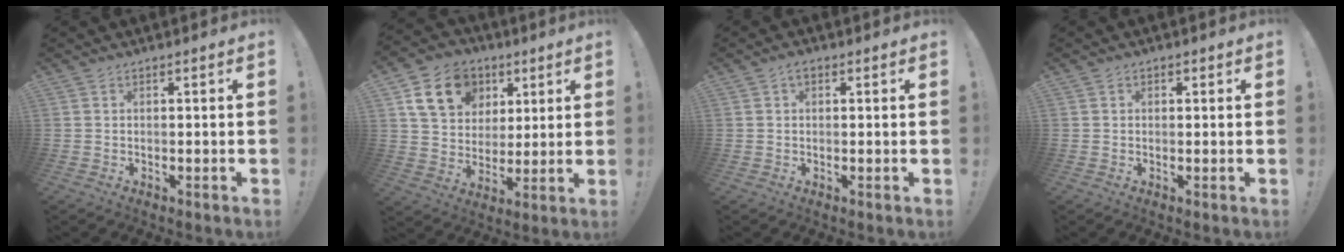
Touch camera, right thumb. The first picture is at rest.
{"total": 16.1, "force": [6.9, 12.6, 7.3], "torque": [-0.111, -0.019, 0.138]}
{"total": 1.8, "force": [0.5, 1.2, 1.2], "torque": [-0.018, 0.002, 0.008]}
{"total": 0.8, "force": [0.2, 0.7, 0.3], "torque": [0.001, 0.000, 0.002]}